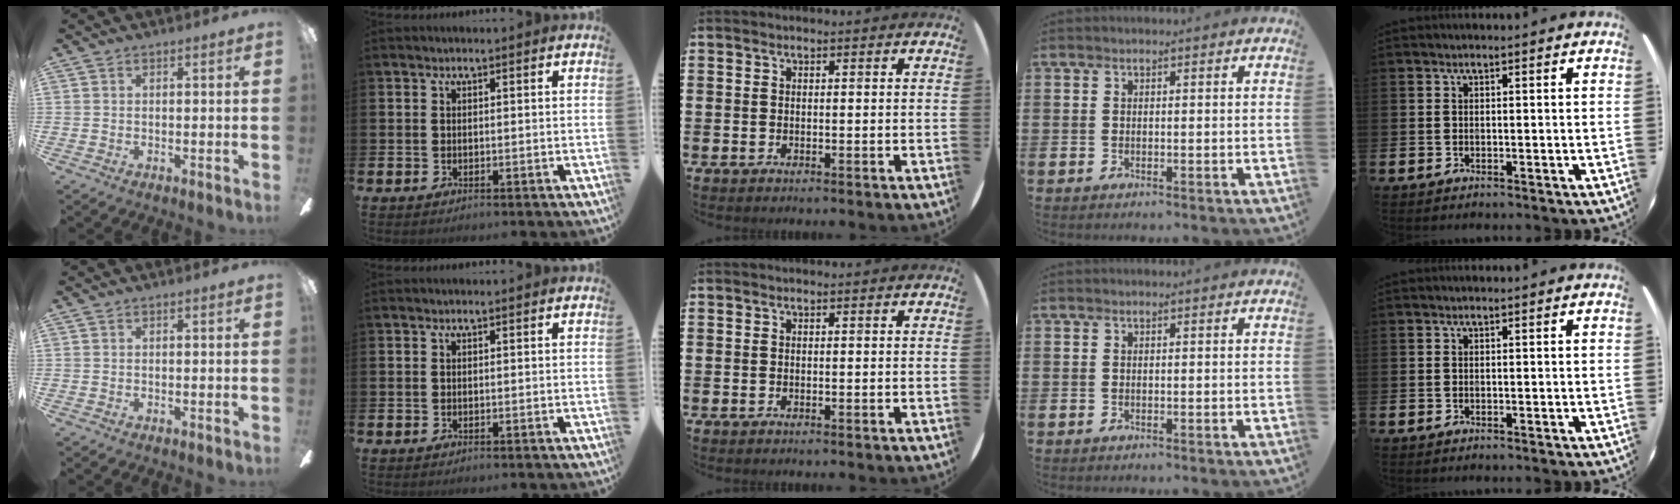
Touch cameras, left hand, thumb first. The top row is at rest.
{}